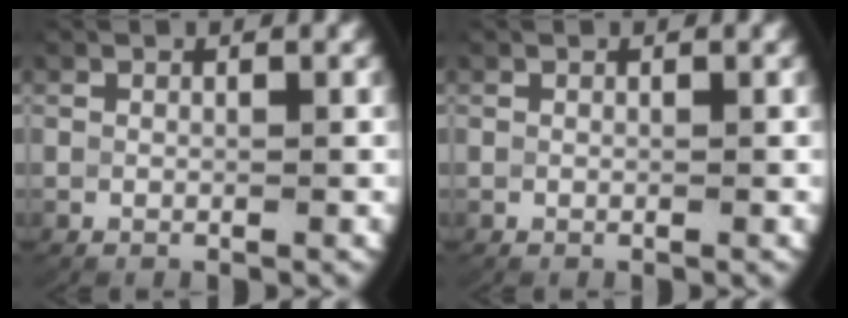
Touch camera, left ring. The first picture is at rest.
{"total": 0.0}